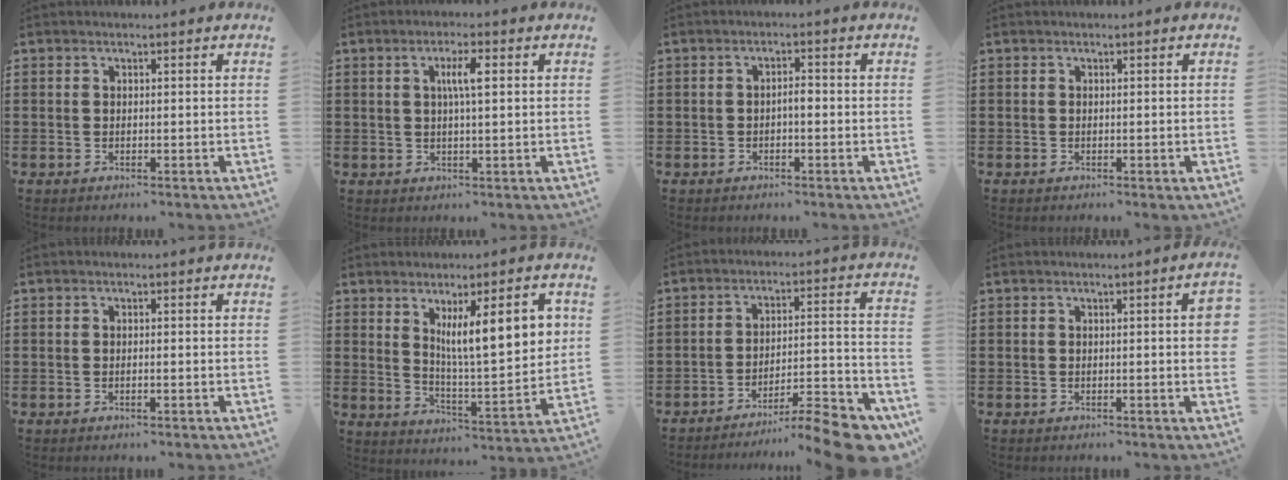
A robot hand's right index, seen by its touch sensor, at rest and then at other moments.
{"total": 3.8, "force": [0.8, 0.8, 3.6], "torque": [-0.073, 0.008, 0.010]}
{"total": 1.7, "force": [-0.6, 0.6, 1.5], "torque": [-0.029, 0.005, -0.013]}
{"total": 0.0}
{"total": 0.5, "force": [-0.3, 0.0, 0.4], "torque": [-0.007, -0.002, -0.006]}
{"total": 11.0, "force": [4.2, 2.4, 9.9], "torque": [-0.167, -0.007, 0.066]}
{"total": 9.7, "force": [-8.3, 0.9, 5.0], "torque": [-0.063, 0.019, -0.157]}
{"total": 3.0, "force": [-0.2, 0.3, 3.0], "torque": [-0.040, -0.002, -0.006]}